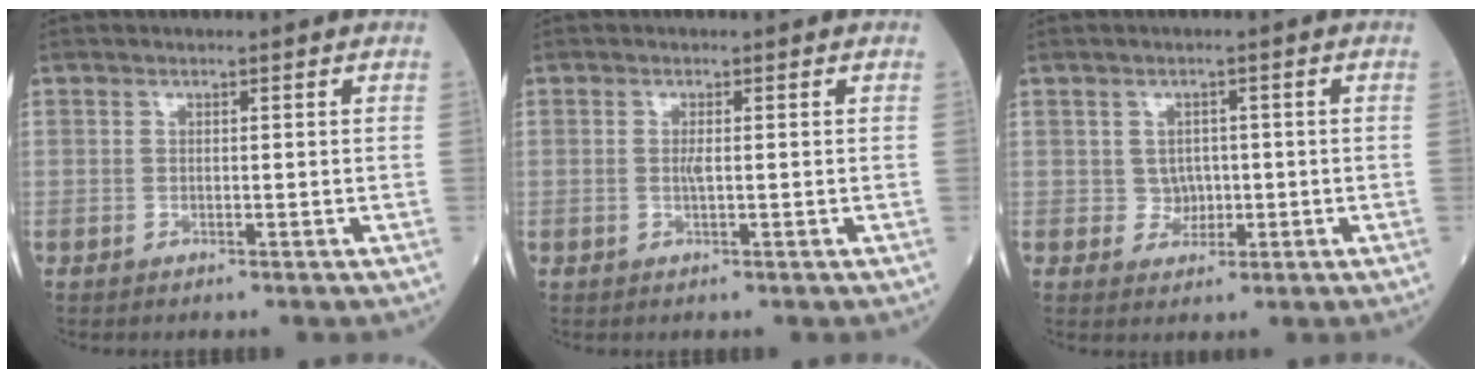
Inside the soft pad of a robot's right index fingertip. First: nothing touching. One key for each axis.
{"total": 1.1, "fx": 0.0, "fy": 0.2, "fz": 1.1, "tx": -0.025, "ty": -0.002, "tz": -0.001}
{"total": 2.5, "fx": 0.0, "fy": 2.4, "fz": 0.8, "tx": -0.001, "ty": 0.005, "tz": 0.001}